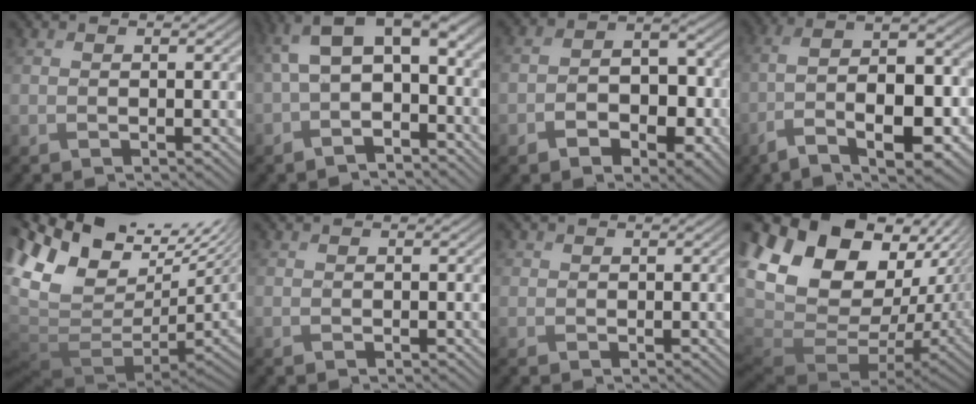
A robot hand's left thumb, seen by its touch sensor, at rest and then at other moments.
{"total": 8.8, "force": [-0.4, 4.7, 7.4], "torque": [-0.151, 0.002, -0.008]}
{"total": 7.7, "force": [-3.1, 5.5, 4.3], "torque": [-0.072, -0.018, -0.055]}
{"total": 14.5, "force": [-6.4, 5.1, 12.0], "torque": [-0.222, -0.005, -0.094]}
{"total": 13.5, "force": [0.2, 7.7, 11.1], "torque": [-0.176, -0.005, 0.058]}
{"total": 0.0}
{"total": 0.9, "force": [0.2, 0.7, -0.4], "torque": [0.013, 0.000, 0.009]}
{"total": 16.8, "force": [2.9, 12.4, 11.0], "torque": [-0.235, -0.009, 0.096]}